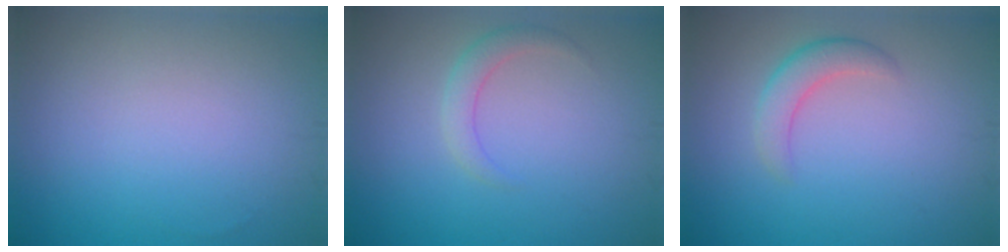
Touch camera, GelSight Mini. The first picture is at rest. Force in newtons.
{"total": 1.7, "press": 1.7, "slide": 0.0}
{"total": 2.5, "press": 2.5, "slide": 0.0}